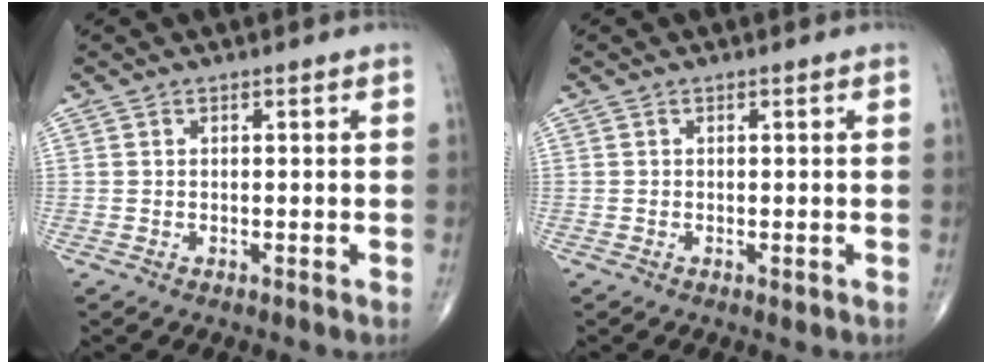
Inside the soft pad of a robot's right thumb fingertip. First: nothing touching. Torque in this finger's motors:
{"motor_torque": [-0.16, 0.00, -0.11, -0.05, -0.01]}